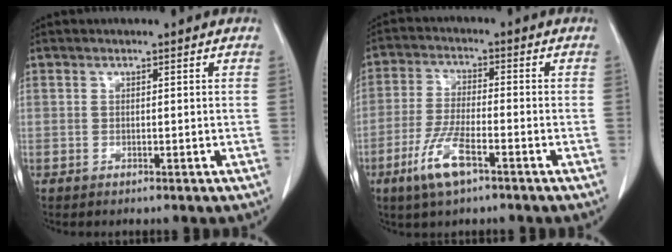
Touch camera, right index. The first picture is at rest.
{"total": 7.8, "force": [-4.3, 1.6, 6.3], "torque": [-0.134, -0.012, -0.082]}